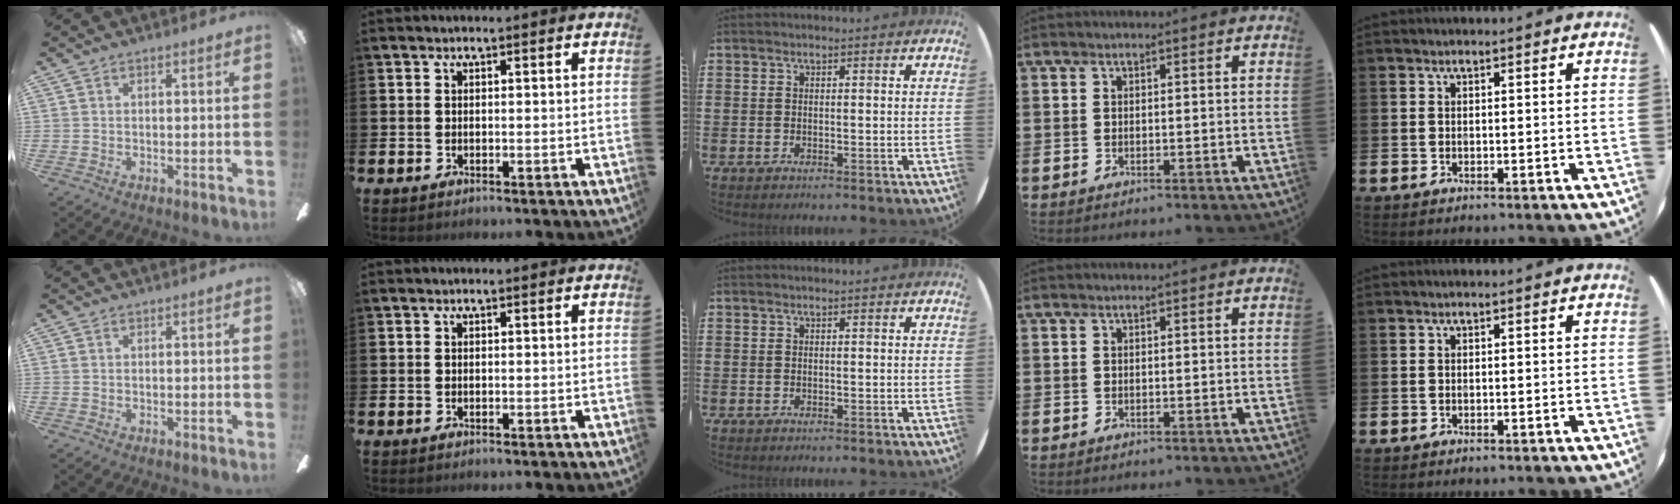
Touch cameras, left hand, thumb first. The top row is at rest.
{}